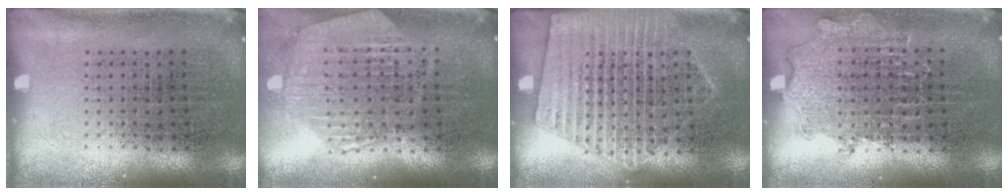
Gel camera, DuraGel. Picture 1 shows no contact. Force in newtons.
{"total": 1.2, "press": 1.2, "slide": 0.1}
{"total": 2.0, "press": 1.8, "slide": 0.9}
{"total": 0.9, "press": 0.9, "slide": 0.2}